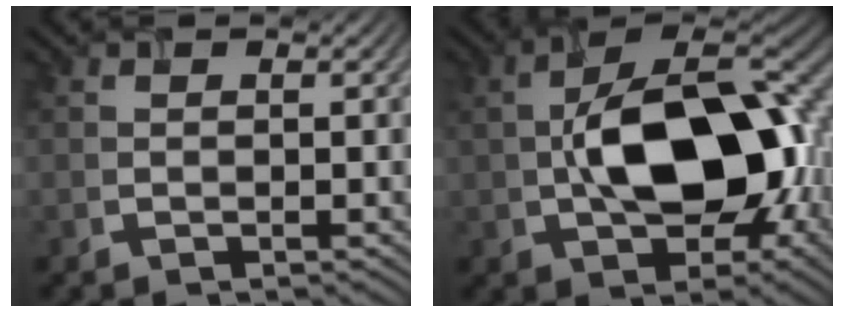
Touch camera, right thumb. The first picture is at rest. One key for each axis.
{"total": 14.7, "fx": -1.3, "fy": 8.3, "fz": 12.1, "tx": -0.202, "ty": 0.009, "tz": -0.028}